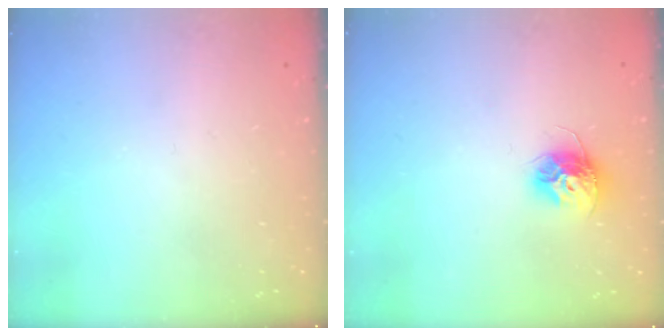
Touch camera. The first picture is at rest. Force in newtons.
{"total": 10.3, "press": 10.3, "slide": 0.7}